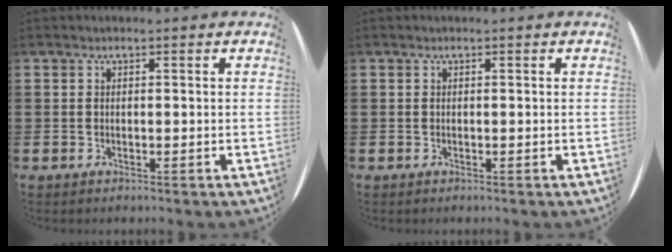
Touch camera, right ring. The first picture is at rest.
{"total": 0.0}